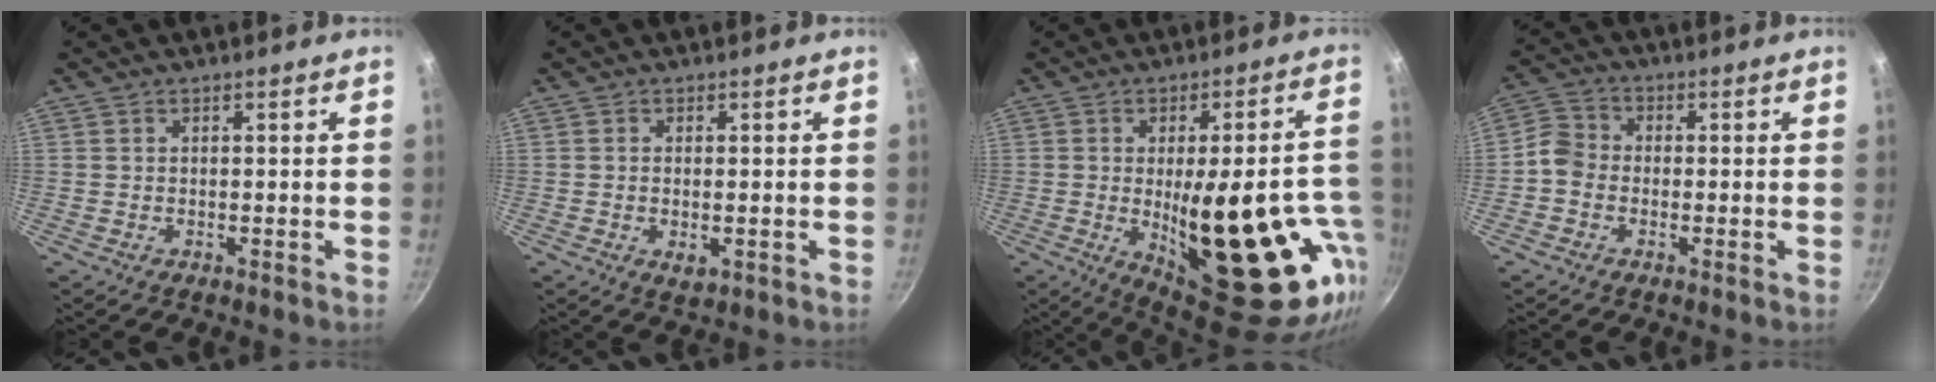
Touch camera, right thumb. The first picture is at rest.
{"total": 2.6, "force": [-0.5, 1.4, 2.2], "torque": [-0.036, -0.008, -0.005]}
{"total": 29.0, "force": [-6.3, 11.4, 26.0], "torque": [-0.304, -0.004, -0.058]}
{"total": 4.8, "force": [-1.3, 4.0, 2.2], "torque": [-0.029, 0.020, -0.043]}